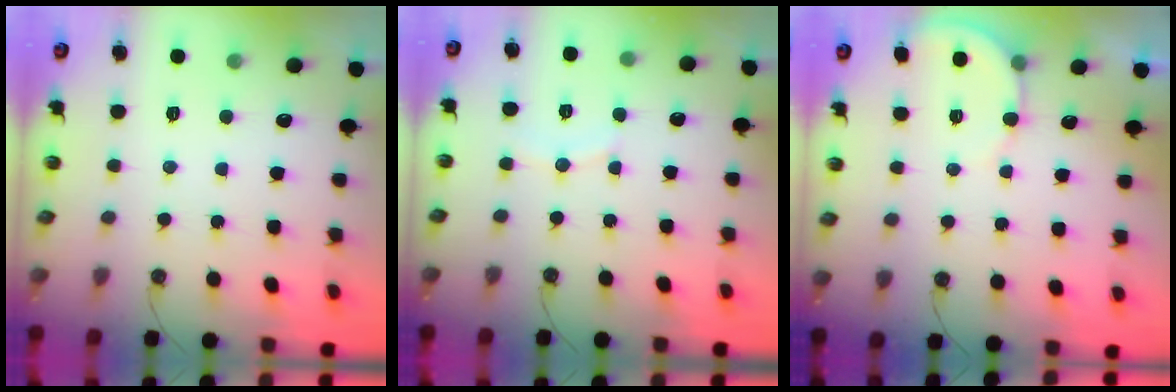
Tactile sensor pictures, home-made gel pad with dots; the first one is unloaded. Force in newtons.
{"total": 5.2, "press": 5.2, "slide": 0.6}
{"total": 4.4, "press": 4.3, "slide": 1.0}